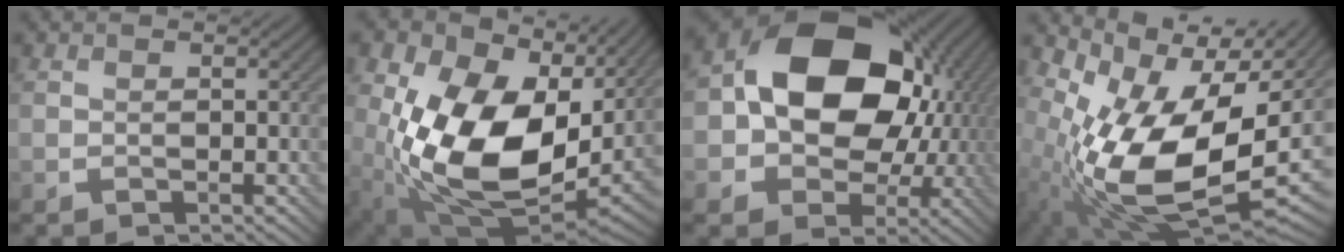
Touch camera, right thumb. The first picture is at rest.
{"total": 18.6, "force": [1.6, 12.9, 13.3], "torque": [-0.268, -0.044, 0.038]}
{"total": 17.3, "force": [1.9, 13.1, 11.2], "torque": [-0.179, -0.003, 0.032]}
{"total": 15.4, "force": [0.2, 8.1, 13.1], "torque": [-0.243, -0.019, 0.012]}